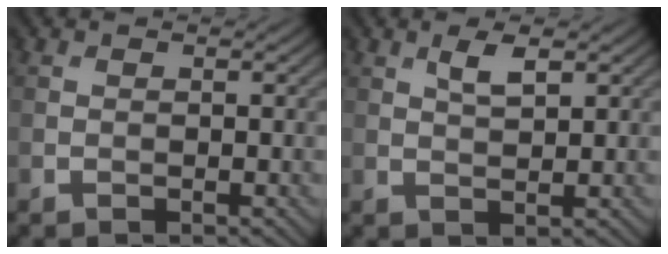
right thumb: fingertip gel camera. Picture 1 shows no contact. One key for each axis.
{"total": 2.6, "fx": 1.4, "fy": 0.8, "fz": 2.0, "tx": -0.043, "ty": 0.000, "tz": 0.028}